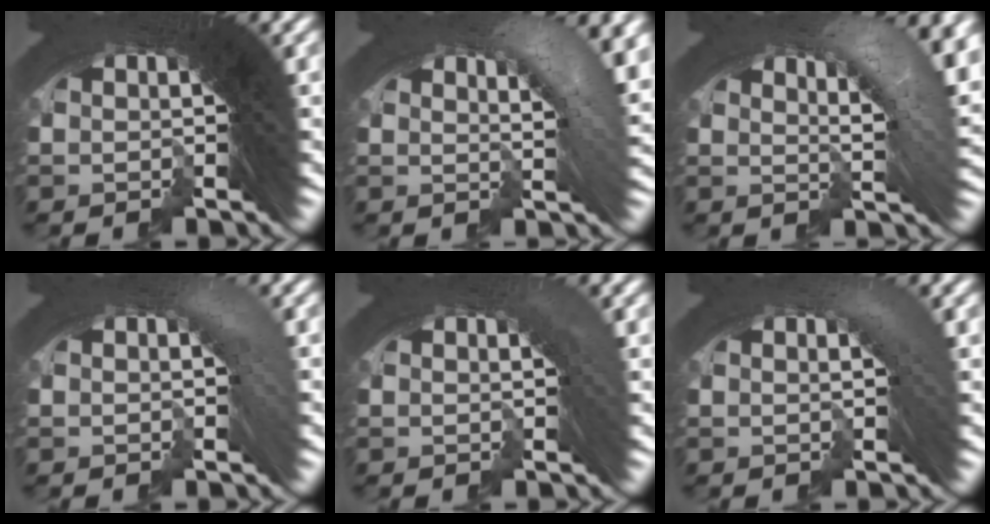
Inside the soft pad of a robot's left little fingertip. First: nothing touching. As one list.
[{"total": 5.6, "force": [1.2, 1.9, 5.1], "torque": [-0.064, 0.009, 0.011]}, {"total": 7.2, "force": [1.6, 2.5, 6.5], "torque": [-0.082, 0.013, 0.016]}, {"total": 1.3, "force": [-0.2, 0.3, 1.2], "torque": [-0.016, 0.002, -0.005]}, {"total": 1.5, "force": [0.2, 0.4, 1.5], "torque": [-0.016, 0.004, 0.002]}, {"total": 1.8, "force": [0.1, 0.5, 1.7], "torque": [-0.022, 0.004, -0.002]}]